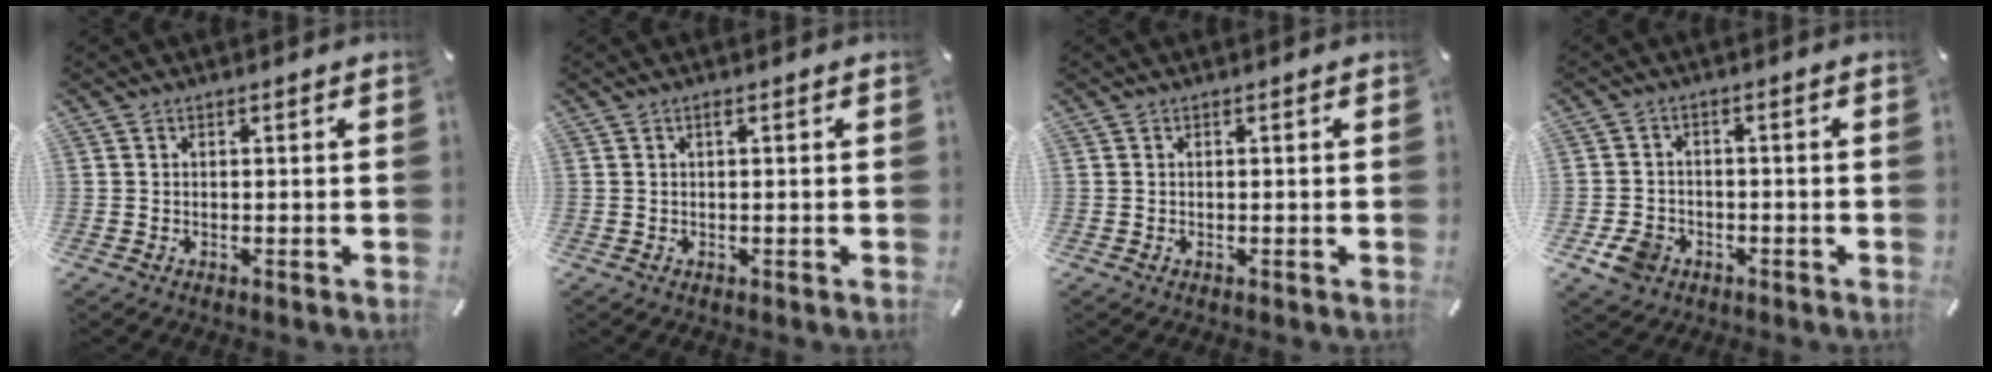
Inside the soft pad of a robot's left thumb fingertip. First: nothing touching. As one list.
[{"total": 0.7, "force": [0.2, 0.1, 0.7], "torque": [-0.013, 0.001, 0.003]}, {"total": 0.0}, {"total": 5.7, "force": [-2.6, 4.6, 2.2], "torque": [-0.044, 0.007, -0.050]}]